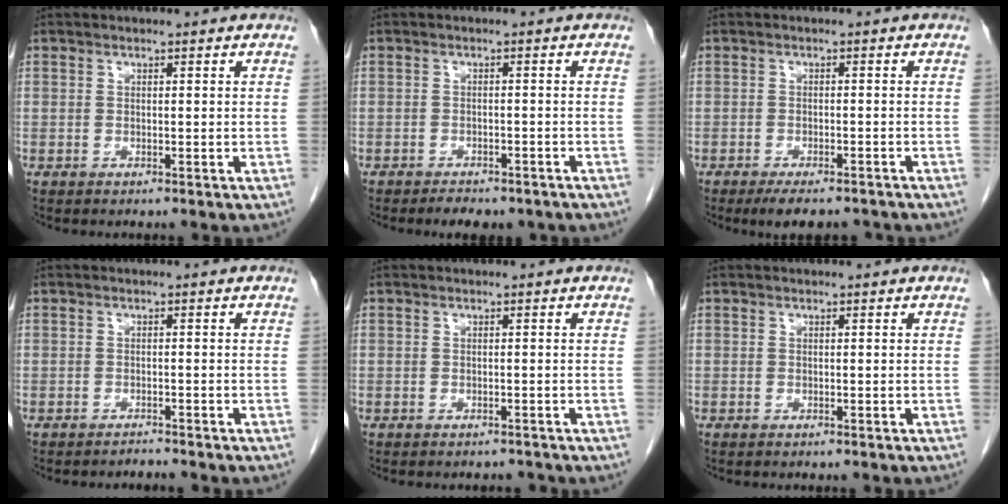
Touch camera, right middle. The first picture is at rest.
{"total": 4.8, "force": [-3.9, 1.9, 2.1], "torque": [-0.027, -0.004, -0.046]}
{"total": 6.5, "force": [-5.4, 1.7, 3.1], "torque": [-0.037, -0.006, -0.078]}
{"total": 1.0, "force": [-0.9, -0.3, -0.2], "torque": [0.001, -0.008, -0.012]}
{"total": 1.5, "force": [-1.5, 0.4, -0.1], "torque": [0.001, -0.004, -0.019]}
{"total": 0.0}